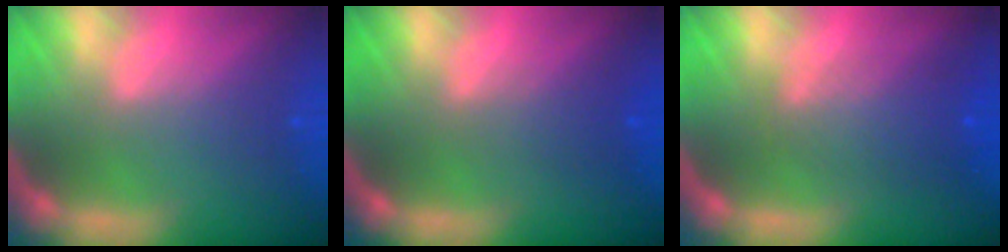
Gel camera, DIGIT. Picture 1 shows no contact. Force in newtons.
{"total": 2.0}
{"total": 4.1}